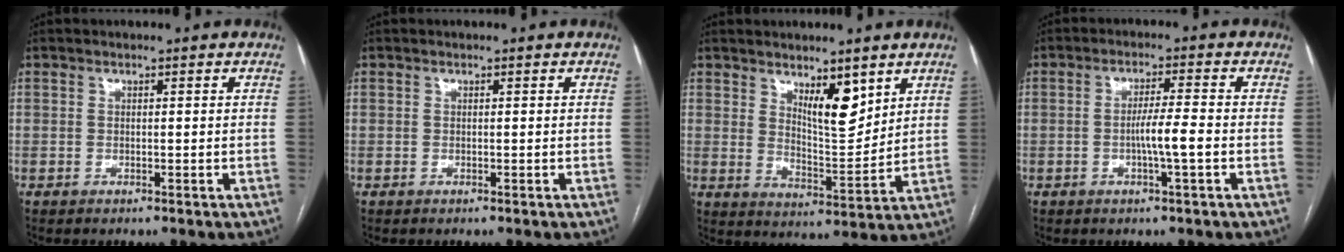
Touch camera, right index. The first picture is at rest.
{"total": 0.0}
{"total": 7.2, "force": [4.4, 2.2, 5.3], "torque": [-0.092, -0.015, 0.079]}
{"total": 4.6, "force": [-1.2, -0.3, 4.4], "torque": [-0.080, 0.000, -0.021]}